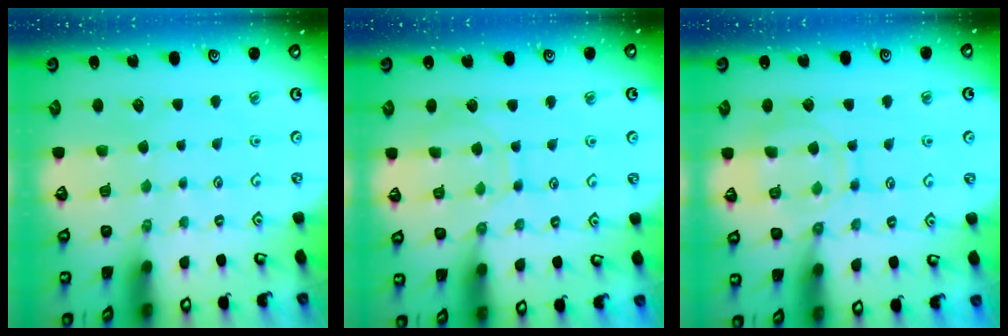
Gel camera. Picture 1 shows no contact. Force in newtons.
{"total": 7.7, "press": 7.6, "slide": 0.7}
{"total": 10.9, "press": 10.9, "slide": 0.9}